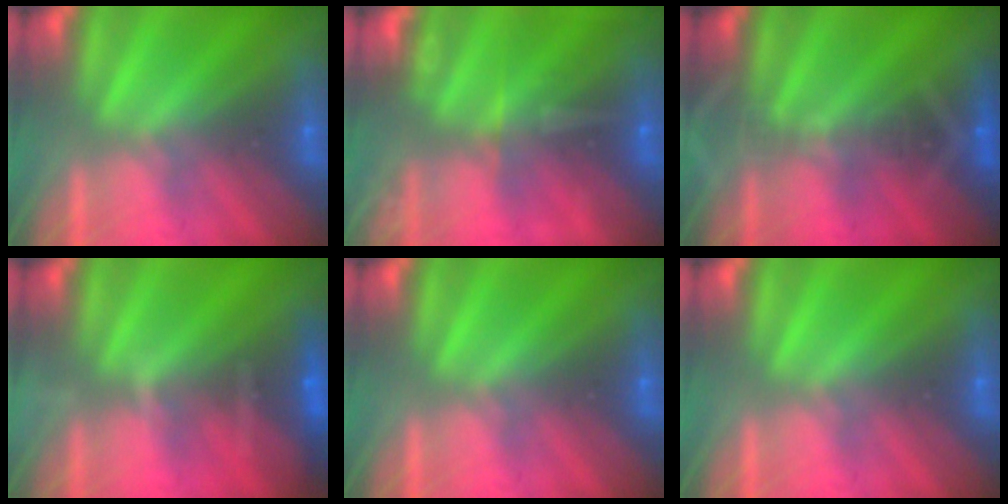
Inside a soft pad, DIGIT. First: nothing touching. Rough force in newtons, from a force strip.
{"total": 7.5}
{"total": 3.3}
{"total": 7.8}
{"total": 0.0}
{"total": 0.0}